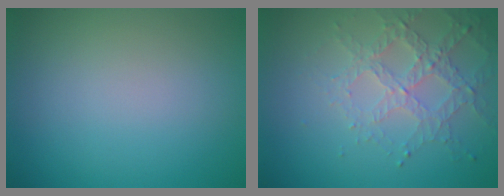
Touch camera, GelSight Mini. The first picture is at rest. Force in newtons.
{"total": 3.2, "press": 3.0, "slide": 1.2}